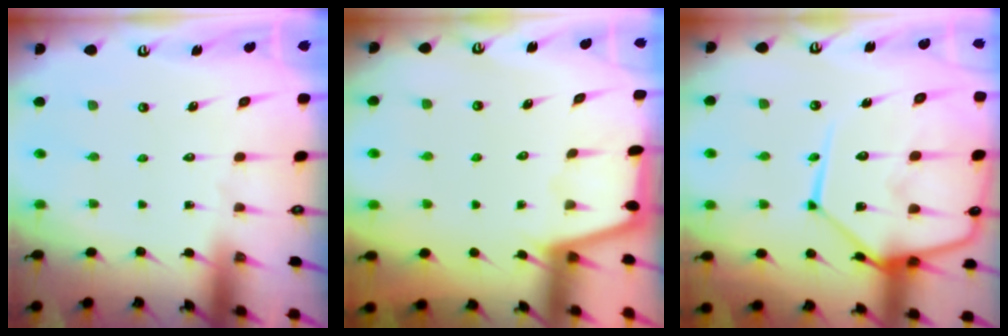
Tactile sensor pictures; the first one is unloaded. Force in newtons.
{"total": 1.3, "press": 1.3, "slide": 0.3}
{"total": 21.5, "press": 21.4, "slide": 2.2}